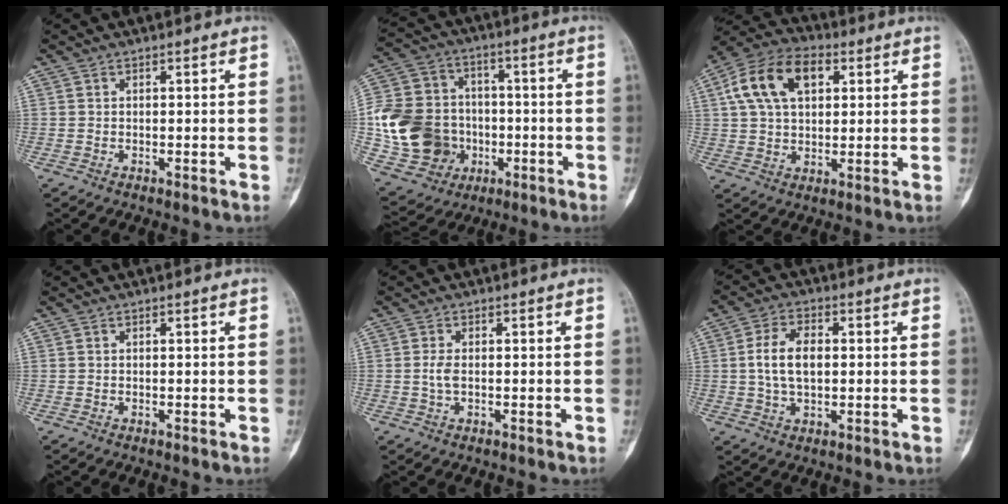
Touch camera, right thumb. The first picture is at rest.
{"total": 19.6, "force": [-3.1, 16.7, 9.7], "torque": [-0.176, 0.029, -0.042]}
{"total": 14.2, "force": [4.5, 8.9, 10.1], "torque": [-0.173, 0.015, 0.076]}
{"total": 0.0}
{"total": 2.0, "force": [-0.2, 1.0, 1.7], "torque": [-0.040, 0.001, -0.005]}
{"total": 8.0, "force": [0.5, 4.6, 6.5], "torque": [-0.119, 0.008, 0.008]}